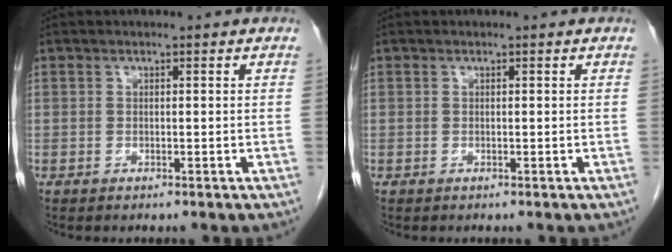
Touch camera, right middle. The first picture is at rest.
{"total": 0.0}